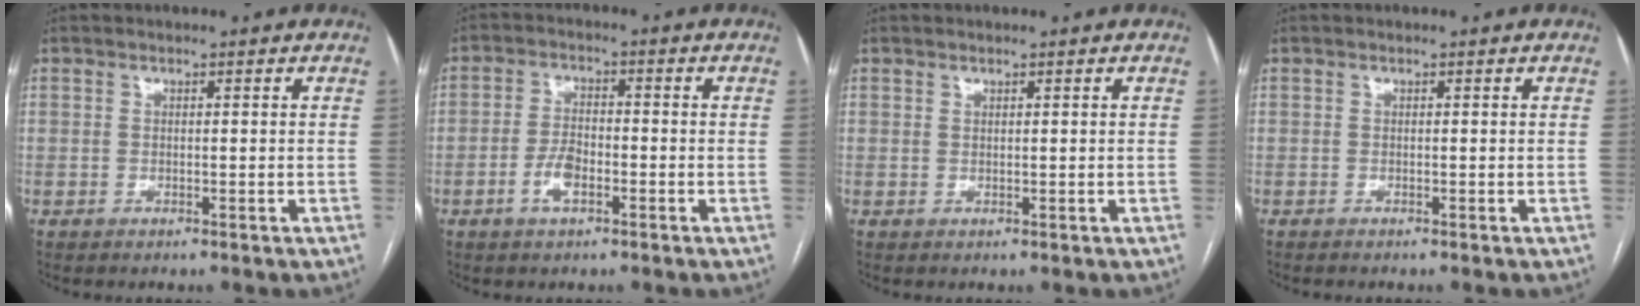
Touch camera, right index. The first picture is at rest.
{"total": 4.2, "force": [-1.7, 1.8, 3.4], "torque": [-0.073, 0.006, -0.032]}
{"total": 0.0}
{"total": 0.6, "force": [-0.6, -0.1, 0.2], "torque": [0.001, -0.001, -0.010]}